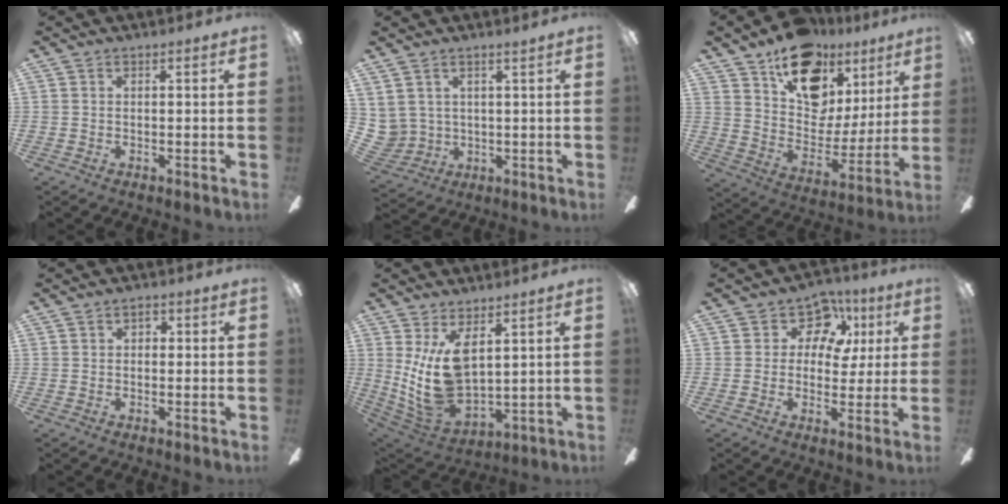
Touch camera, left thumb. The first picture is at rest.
{"total": 5.3, "force": [3.2, 4.2, 0.7], "torque": [-0.042, -0.014, 0.066]}
{"total": 19.0, "force": [12.4, 11.5, 8.6], "torque": [-0.136, -0.071, 0.228]}
{"total": 1.8, "force": [0.2, 1.4, 1.2], "torque": [-0.016, 0.007, -0.001]}
{"total": 13.9, "force": [4.6, 7.2, 10.9], "torque": [-0.244, -0.030, 0.090]}
{"total": 10.6, "force": [4.6, 8.1, 5.1], "torque": [-0.068, -0.022, 0.085]}